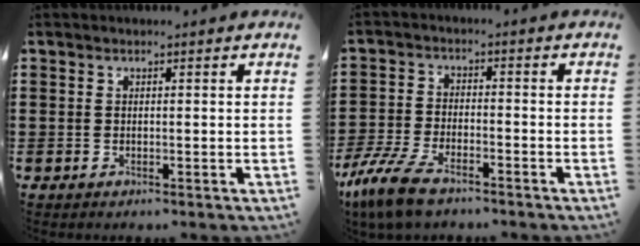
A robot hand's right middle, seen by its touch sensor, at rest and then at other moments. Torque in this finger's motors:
{"motor_torque": [1.85, -0.29, 0.21, 0.18]}